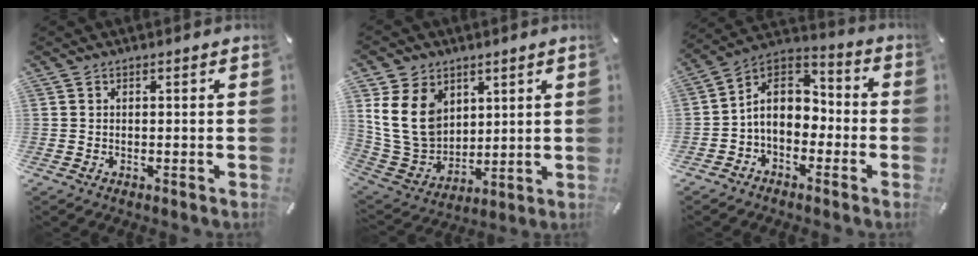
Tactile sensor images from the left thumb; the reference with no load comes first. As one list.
[{"total": 14.8, "force": [4.9, 11.9, 7.4], "torque": [-0.182, -0.017, 0.096]}, {"total": 9.1, "force": [-2.0, 7.3, 5.1], "torque": [-0.104, 0.015, -0.038]}]